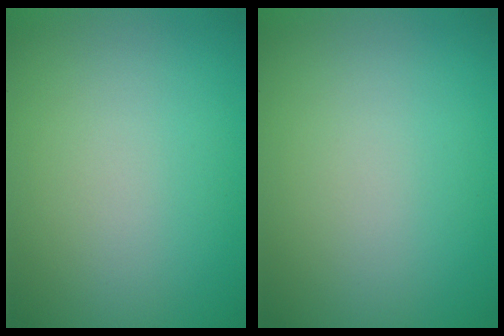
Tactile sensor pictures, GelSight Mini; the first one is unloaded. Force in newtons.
{"total": 0.0}